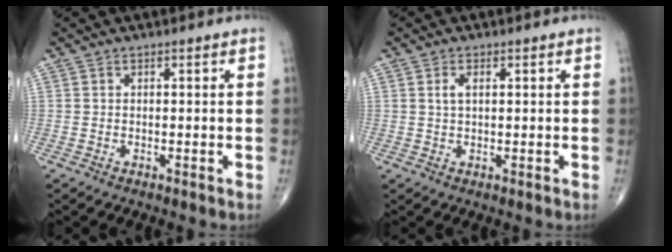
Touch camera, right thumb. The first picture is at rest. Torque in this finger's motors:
{"motor_torque": [-0.13, -0.11, 0.31, -0.02, 0.03]}